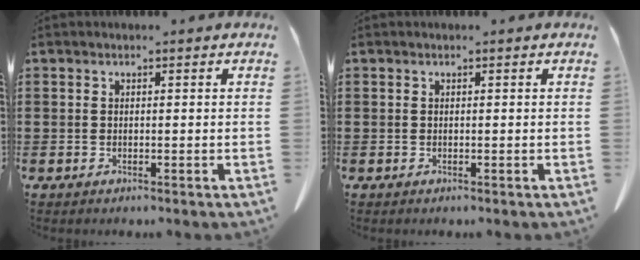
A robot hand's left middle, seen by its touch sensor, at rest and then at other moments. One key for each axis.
{"total": 0.0}